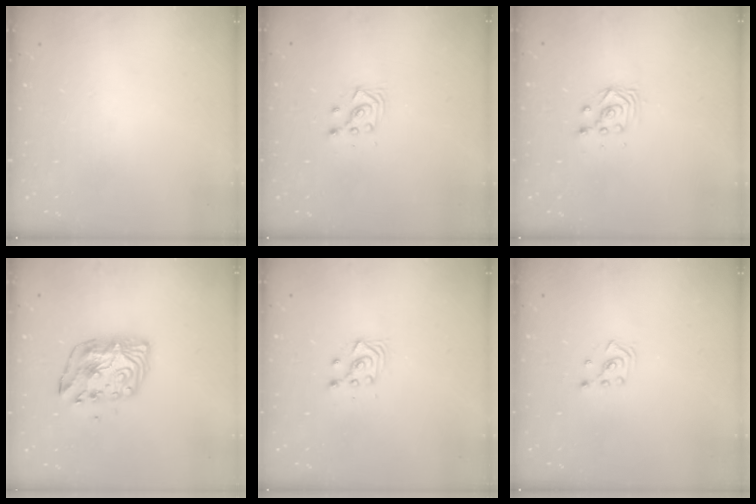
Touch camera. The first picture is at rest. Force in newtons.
{"total": 3.4, "press": 3.3, "slide": 1.0}
{"total": 3.0, "press": 2.9, "slide": 0.3}
{"total": 10.2, "press": 10.2, "slide": 0.6}
{"total": 3.6, "press": 3.4, "slide": 1.2}
{"total": 2.1, "press": 2.1, "slide": 0.3}